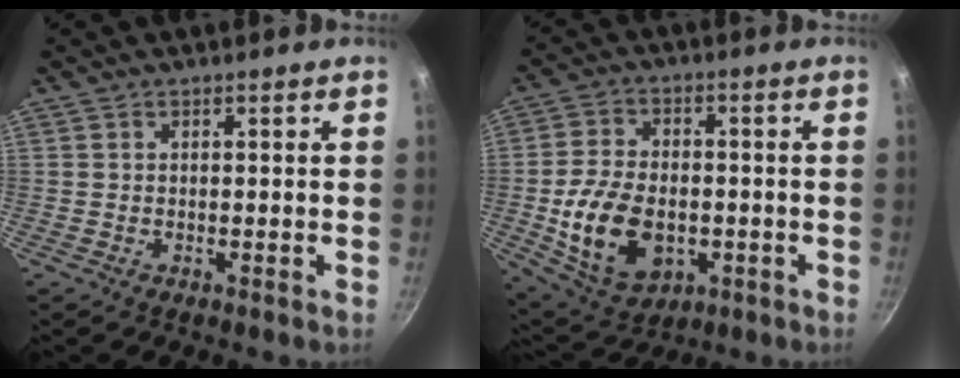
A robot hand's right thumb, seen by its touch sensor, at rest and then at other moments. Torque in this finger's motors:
{"motor_torque": [-0.24, 0.88, 1.39, -0.09, 0.19]}